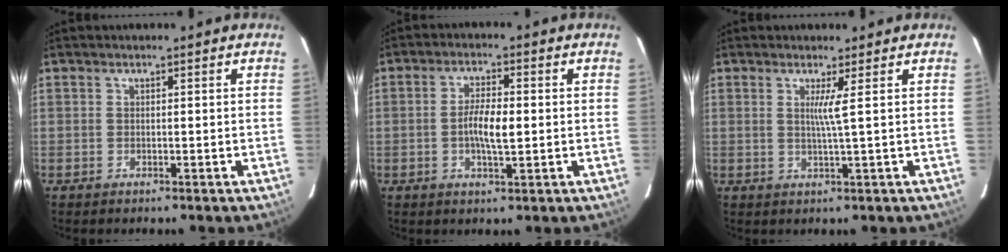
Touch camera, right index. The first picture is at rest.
{"total": 5.4, "force": [-0.4, 1.2, 5.2], "torque": [-0.103, 0.002, -0.009]}
{"total": 2.4, "force": [0.6, -1.0, 2.1], "torque": [-0.040, -0.008, 0.014]}